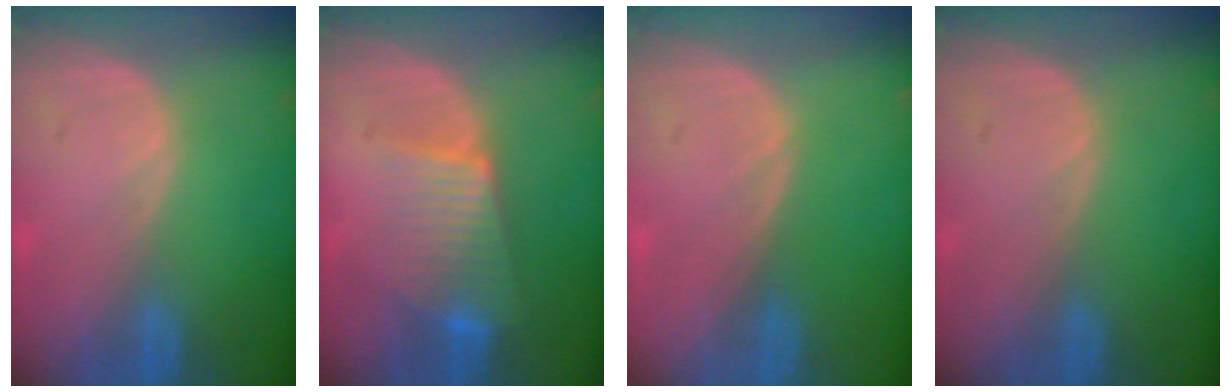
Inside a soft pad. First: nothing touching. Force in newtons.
{"total": 6.9, "press": 6.2, "slide": 2.9}
{"total": 0.0}
{"total": 0.0}